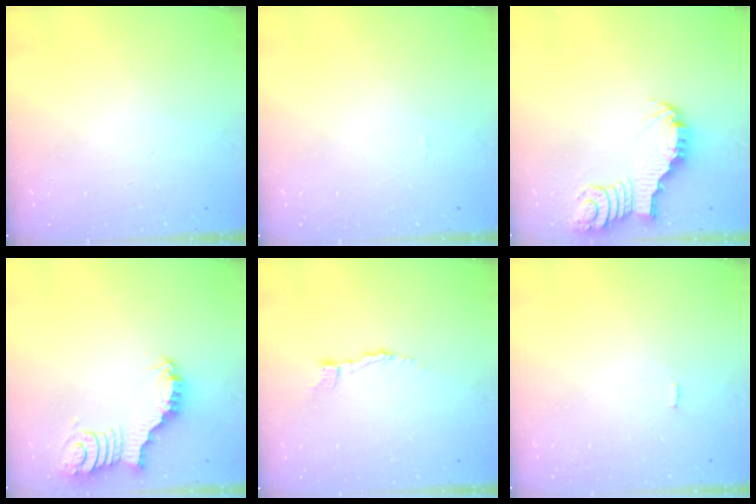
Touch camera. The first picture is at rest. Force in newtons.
{"total": 0.0}
{"total": 3.5, "press": 3.5, "slide": 0.3}
{"total": 3.0, "press": 3.0, "slide": 0.1}
{"total": 3.6, "press": 3.6, "slide": 0.2}
{"total": 0.0}